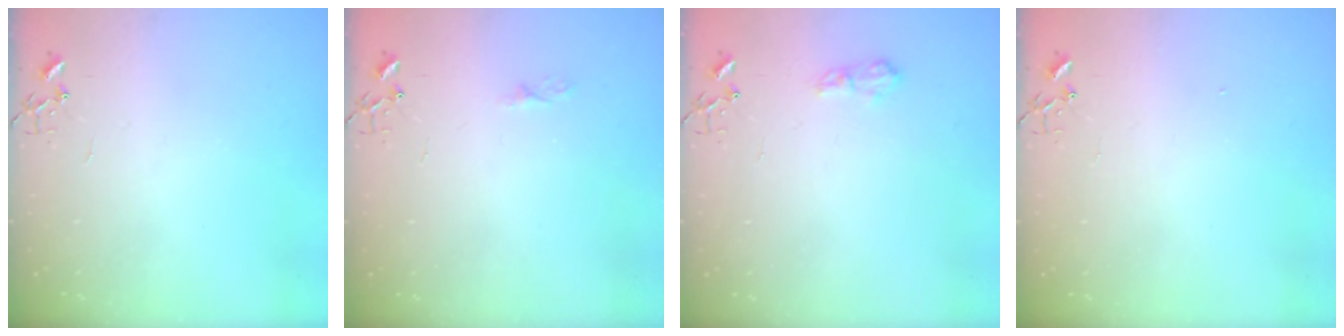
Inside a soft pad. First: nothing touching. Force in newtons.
{"total": 3.6, "press": 3.5, "slide": 0.5}
{"total": 7.1, "press": 7.0, "slide": 0.9}
{"total": 1.3, "press": 1.2, "slide": 0.1}